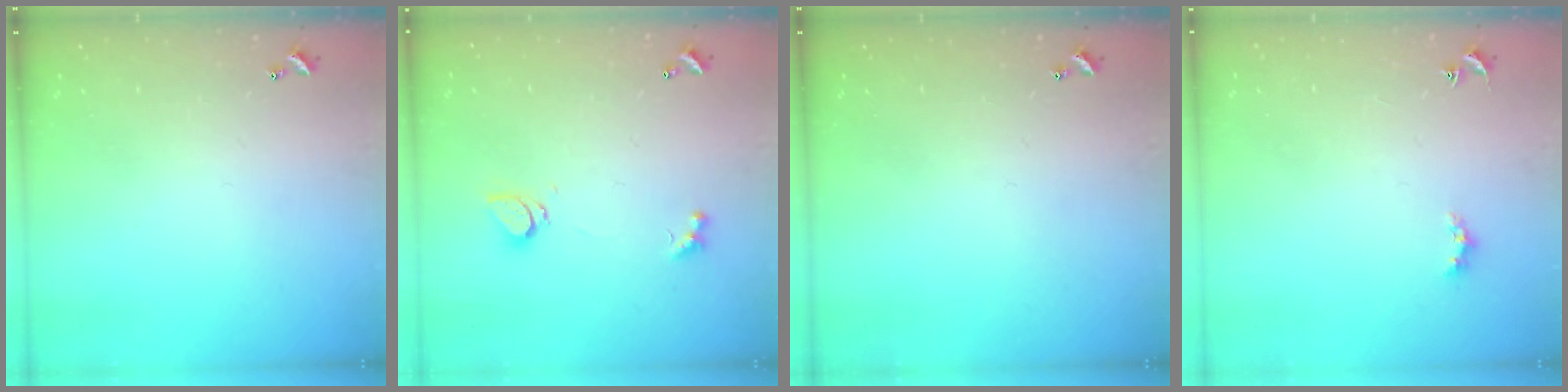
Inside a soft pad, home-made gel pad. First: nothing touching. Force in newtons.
{"total": 1.4, "press": 1.3, "slide": 0.4}
{"total": 0.0}
{"total": 2.2, "press": 2.1, "slide": 0.5}